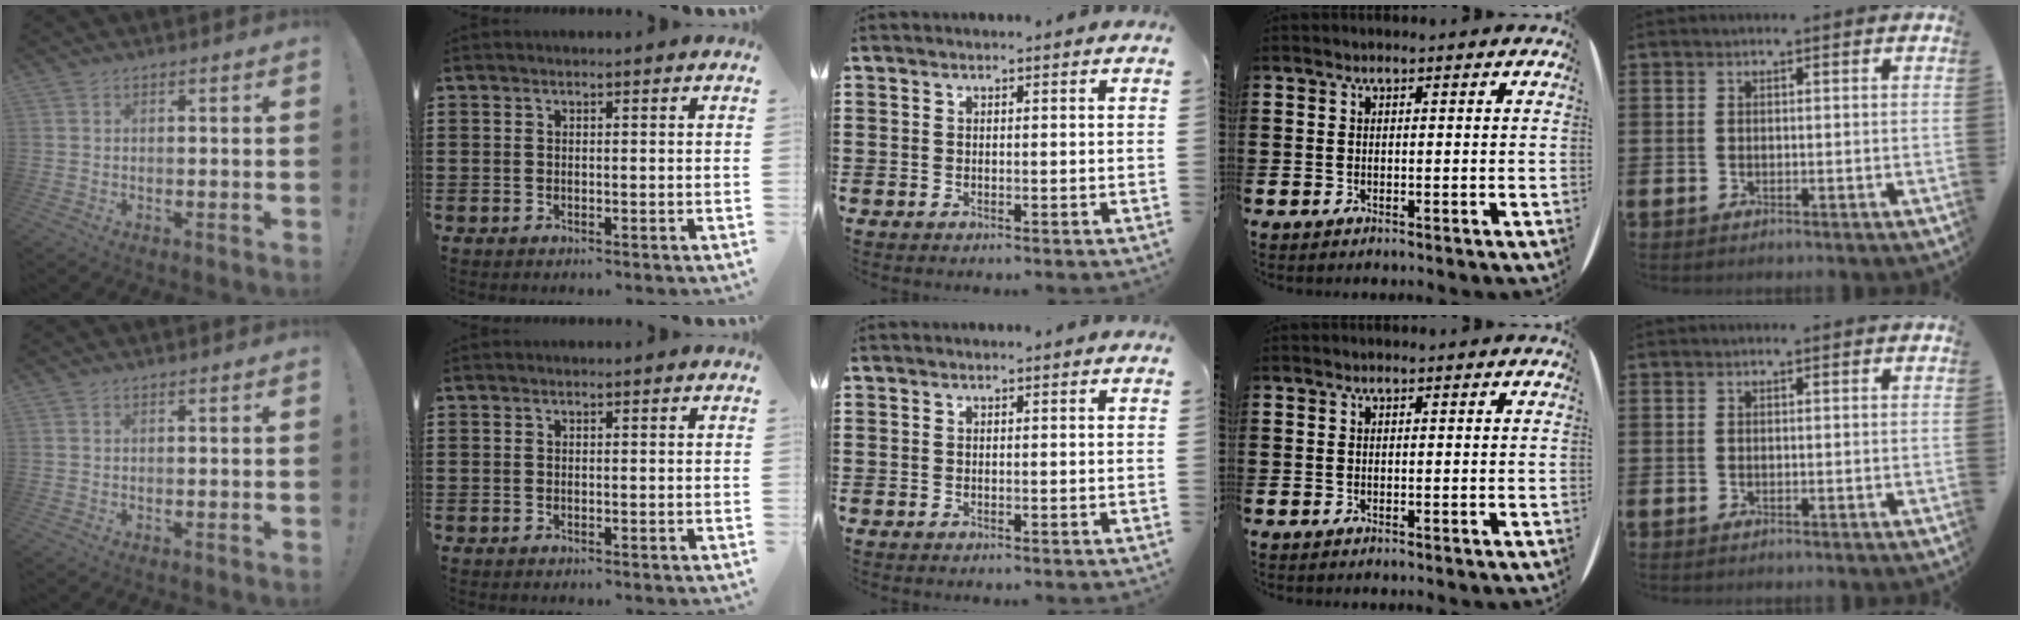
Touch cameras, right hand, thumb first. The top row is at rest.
{}